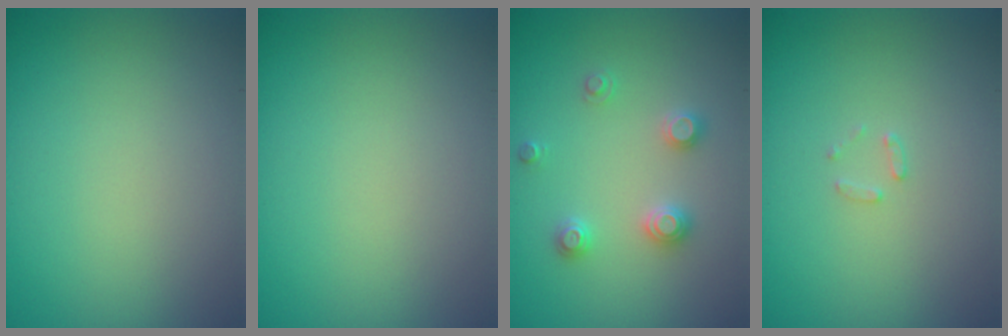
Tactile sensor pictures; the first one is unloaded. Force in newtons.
{"total": 0.0}
{"total": 2.3, "press": 2.3, "slide": 0.2}
{"total": 0.9, "press": 0.9, "slide": 0.2}